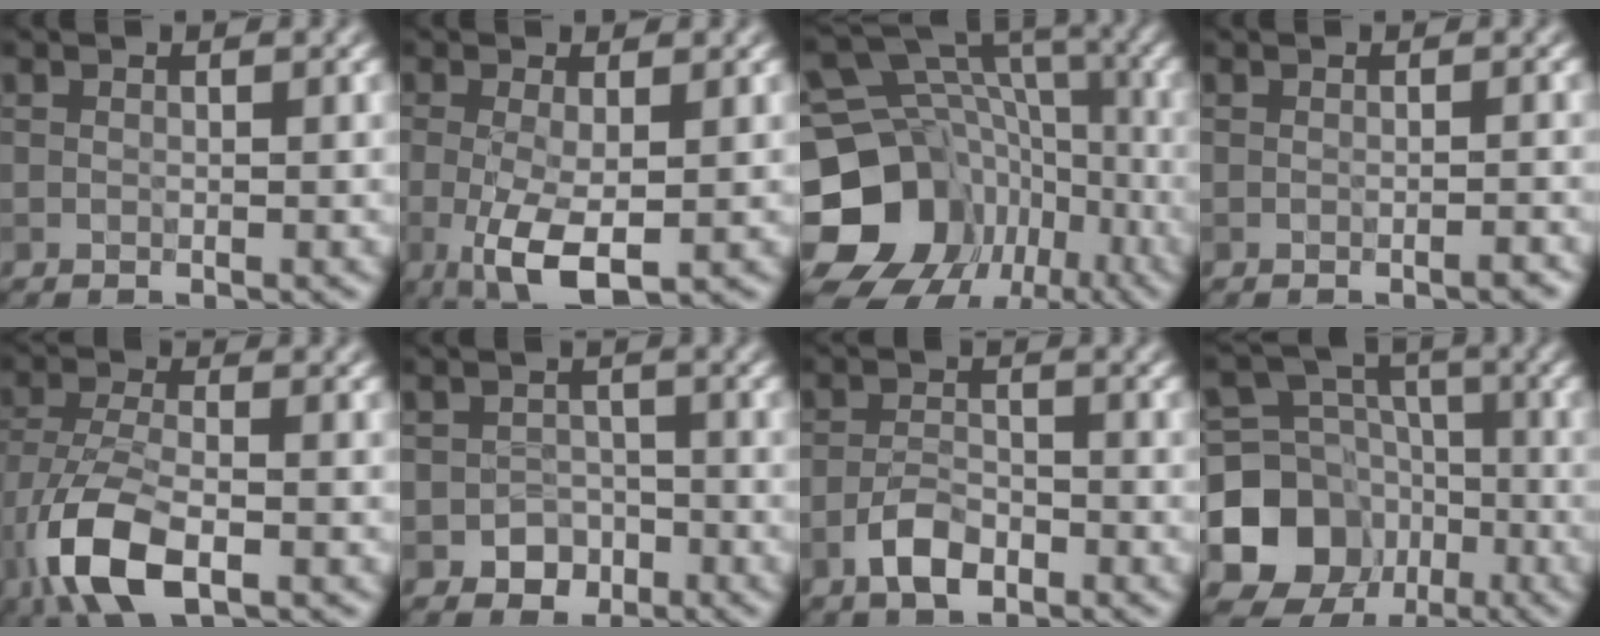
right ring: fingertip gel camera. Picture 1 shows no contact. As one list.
[{"total": 4.8, "force": [-1.0, 1.6, 4.4], "torque": [-0.095, -0.014, -0.016]}, {"total": 17.1, "force": [-6.1, 13.8, 8.0], "torque": [-0.181, 0.005, -0.084]}, {"total": 0.9, "force": [-0.6, 0.1, 0.7], "torque": [-0.008, 0.002, -0.010]}, {"total": 8.0, "force": [-3.7, 3.5, 6.1], "torque": [-0.137, -0.009, -0.079]}, {"total": 2.5, "force": [-1.3, 2.0, 0.7], "torque": [0.001, 0.002, -0.023]}, {"total": 3.4, "force": [-2.0, 1.6, 2.2], "torque": [-0.039, 0.005, -0.041]}, {"total": 10.0, "force": [-3.5, 8.5, 4.0], "torque": [-0.091, -0.012, -0.068]}]